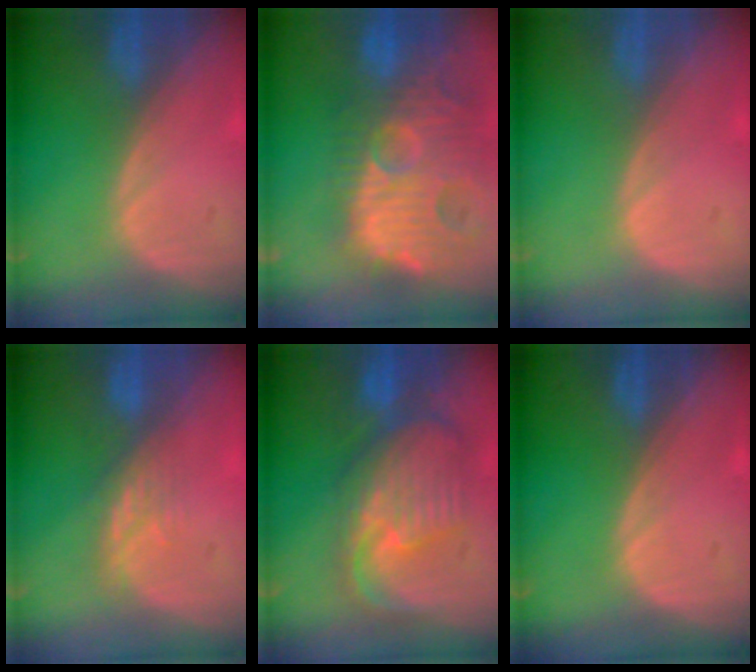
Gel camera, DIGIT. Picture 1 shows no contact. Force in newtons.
{"total": 14.6, "press": 12.6, "slide": 7.3}
{"total": 0.0}
{"total": 3.7, "press": 3.4, "slide": 1.5}
{"total": 10.7, "press": 9.5, "slide": 5.0}
{"total": 0.0}